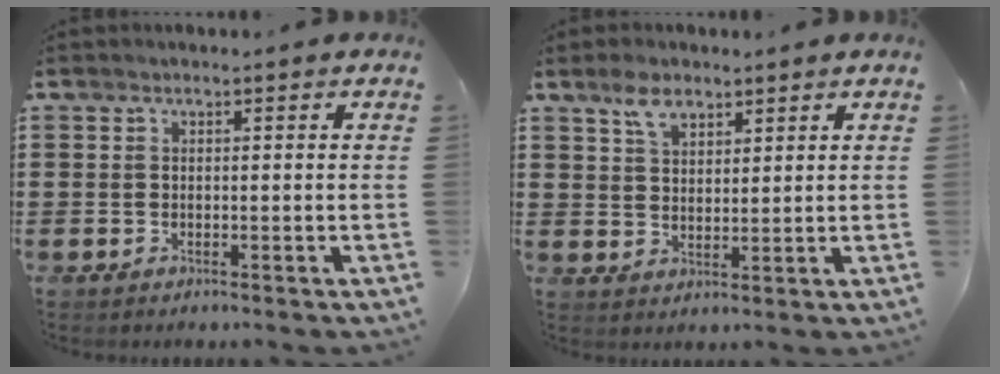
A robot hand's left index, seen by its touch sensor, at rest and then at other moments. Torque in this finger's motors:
{"motor_torque": [0.03, 0.01, -0.02, 0.00]}